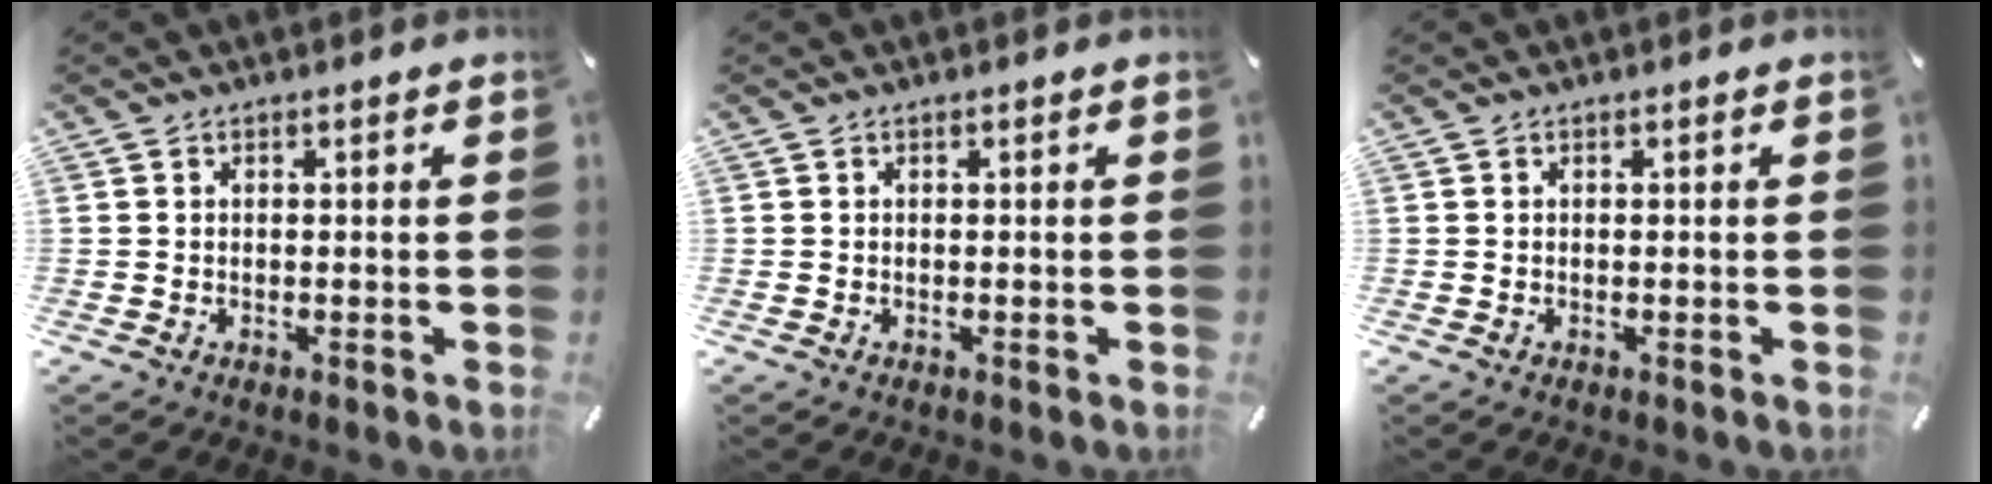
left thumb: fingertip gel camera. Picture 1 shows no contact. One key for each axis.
{"total": 0.0}
{"total": 0.0}